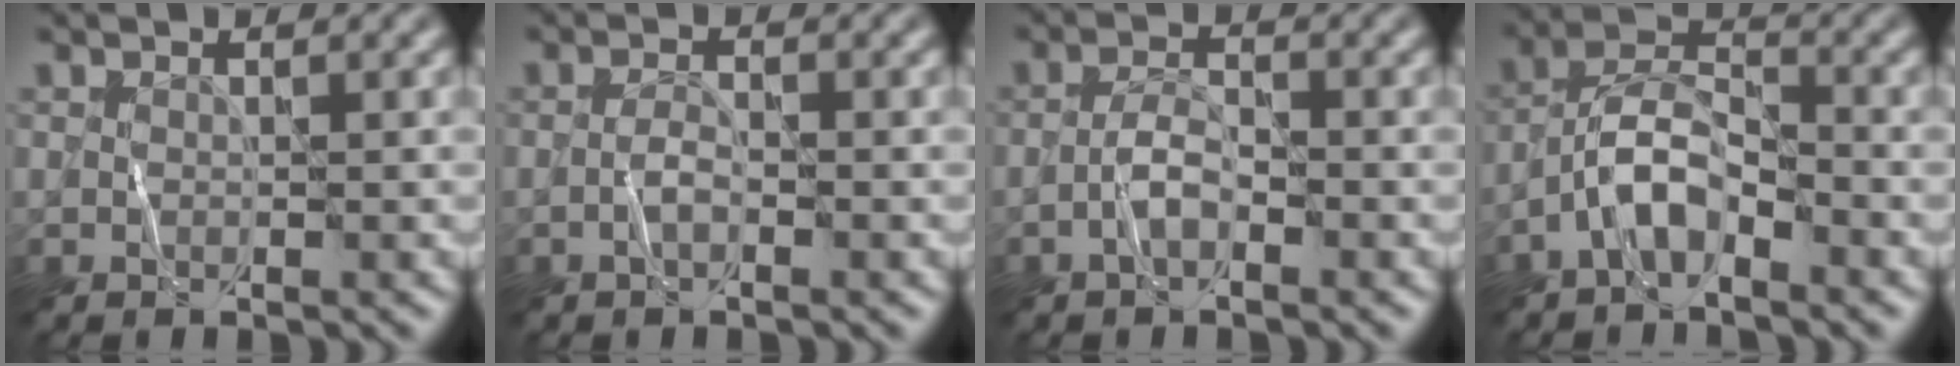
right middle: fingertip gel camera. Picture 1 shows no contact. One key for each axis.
{"total": 1.2, "fx": -0.5, "fy": 0.3, "fz": 1.0, "tx": -0.023, "ty": 0.004, "tz": -0.014}
{"total": 2.0, "fx": -1.0, "fy": 0.6, "fz": 1.5, "tx": -0.029, "ty": 0.010, "tz": -0.024}
{"total": 4.0, "fx": -2.5, "fy": 1.5, "fz": 2.8, "tx": -0.050, "ty": 0.017, "tz": -0.057}